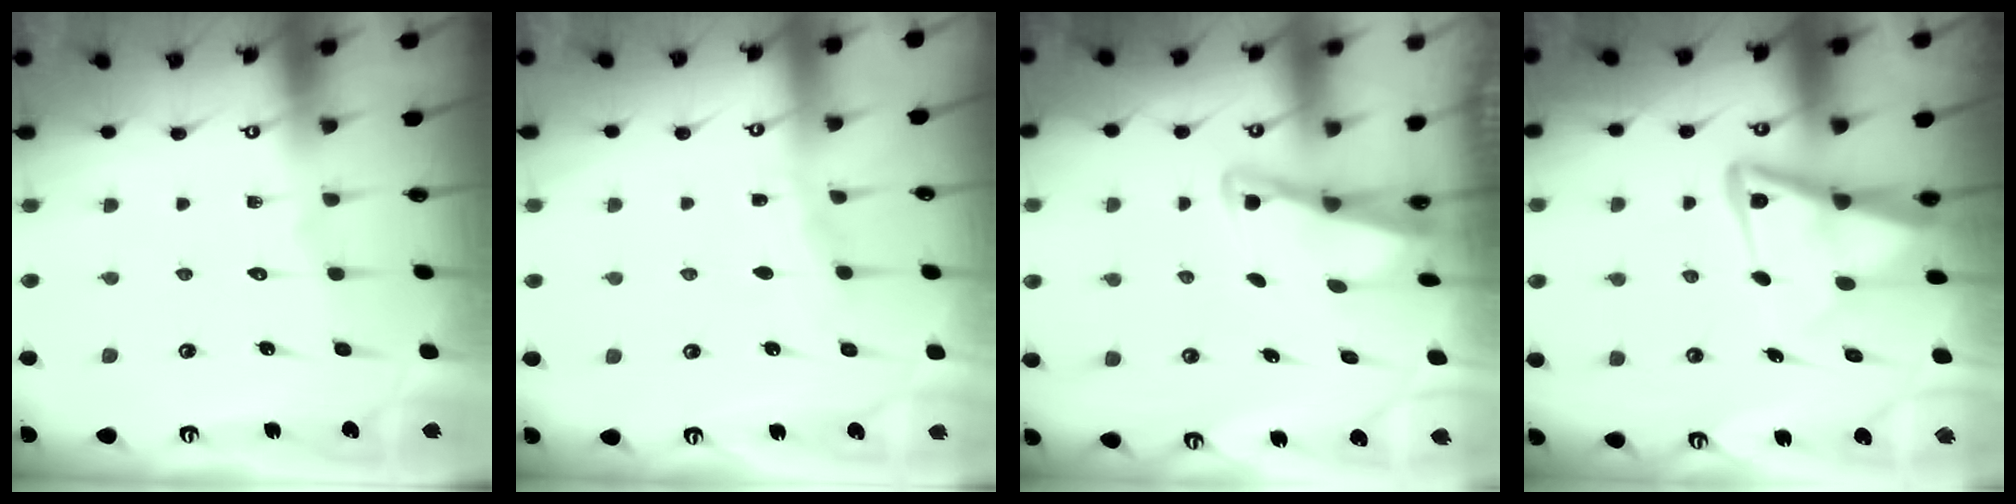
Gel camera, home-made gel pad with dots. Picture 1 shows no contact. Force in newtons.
{"total": 3.3, "press": 3.3, "slide": 0.4}
{"total": 3.0, "press": 3.0, "slide": 0.4}
{"total": 9.4, "press": 9.3, "slide": 1.1}